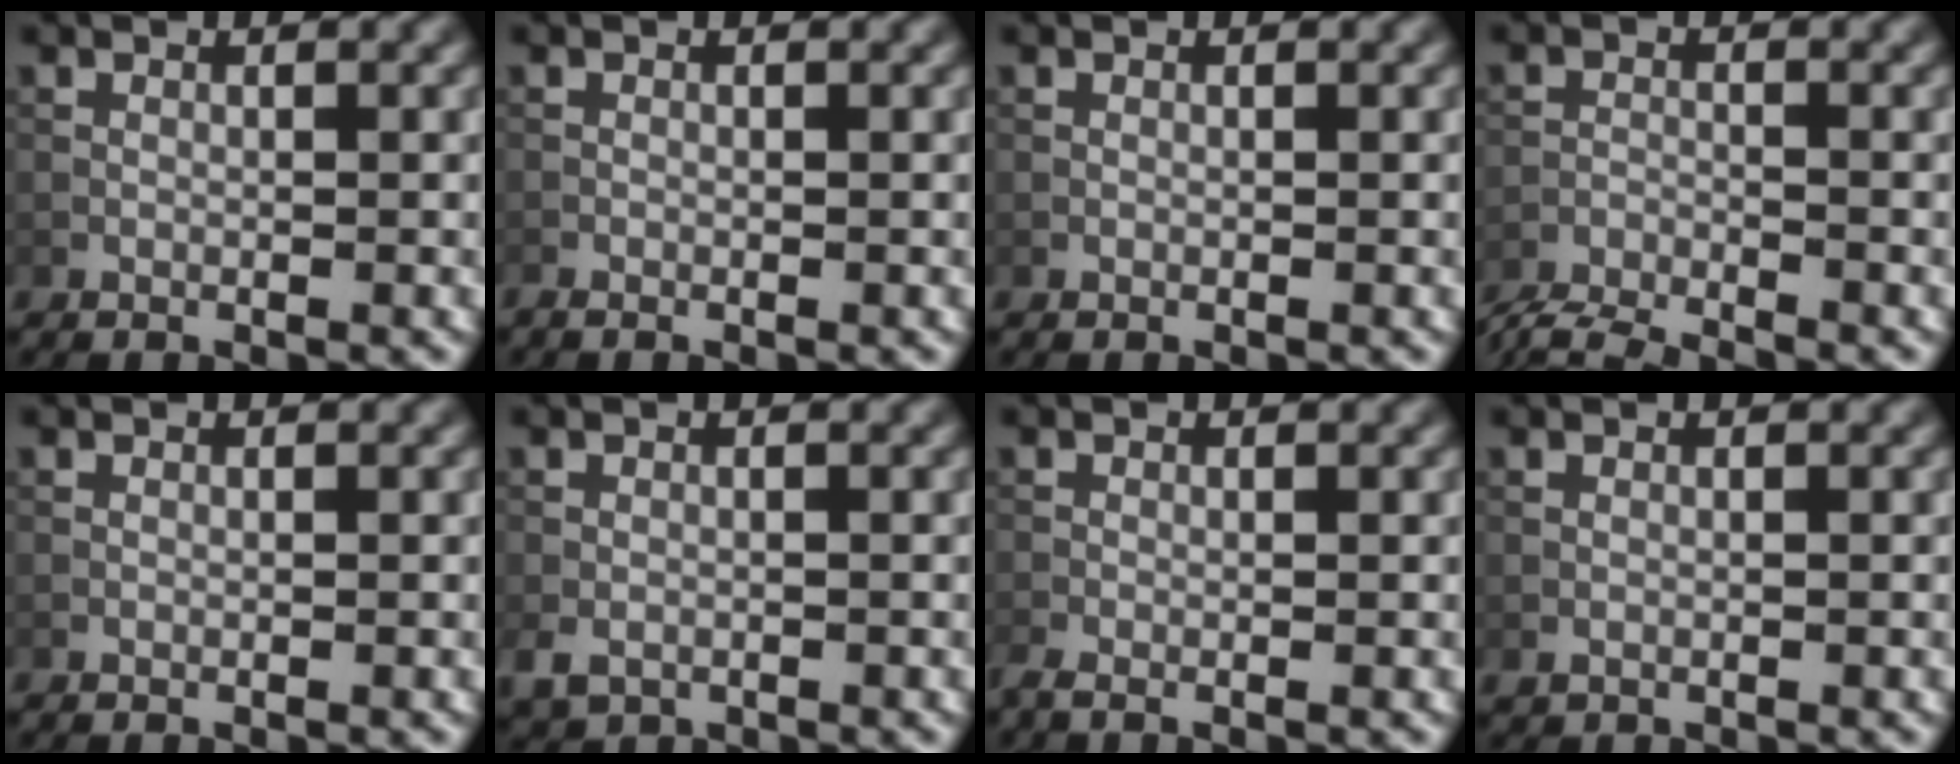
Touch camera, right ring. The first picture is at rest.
{"total": 0.5, "force": [-0.5, 0.1, 0.2], "torque": [-0.002, -0.003, -0.010]}
{"total": 0.0}
{"total": 6.6, "force": [-6.4, 0.7, 1.4], "torque": [-0.038, -0.023, -0.108]}
{"total": 0.0}
{"total": 2.0, "force": [-0.8, 1.5, 1.0], "torque": [-0.022, -0.009, -0.019]}
{"total": 1.1, "force": [-0.8, 0.2, 0.7], "torque": [-0.019, -0.007, -0.022]}
{"total": 0.0}